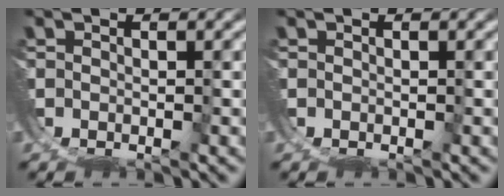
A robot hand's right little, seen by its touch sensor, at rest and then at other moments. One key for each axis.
{"total": 0.0}